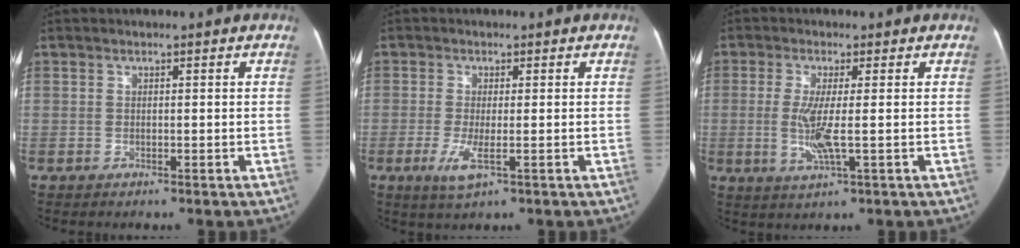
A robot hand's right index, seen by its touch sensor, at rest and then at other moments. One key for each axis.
{"total": 4.1, "fx": -1.4, "fy": 1.1, "fz": 3.7, "tx": -0.076, "ty": -0.007, "tz": -0.022}
{"total": 5.6, "fx": -0.5, "fy": 0.7, "fz": 5.6, "tx": -0.118, "ty": -0.011, "tz": -0.010}